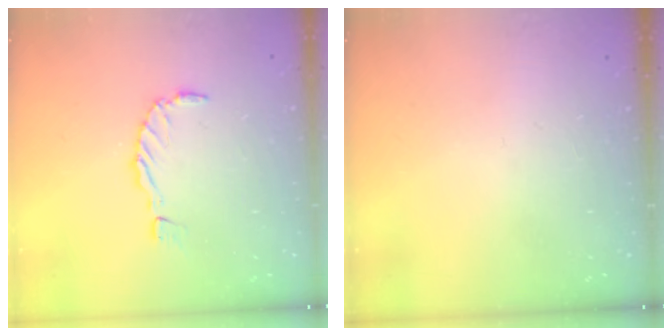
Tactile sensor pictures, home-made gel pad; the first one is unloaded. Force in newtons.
{"total": 0.0}